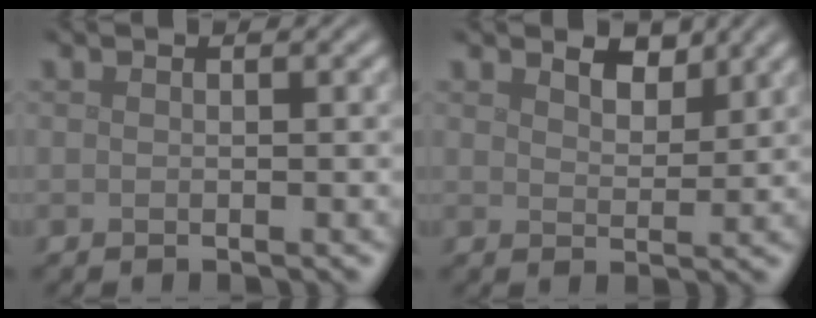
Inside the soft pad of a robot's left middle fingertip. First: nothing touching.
{"total": 2.4, "force": [2.0, 1.0, 1.0], "torque": [-0.022, -0.005, 0.030]}